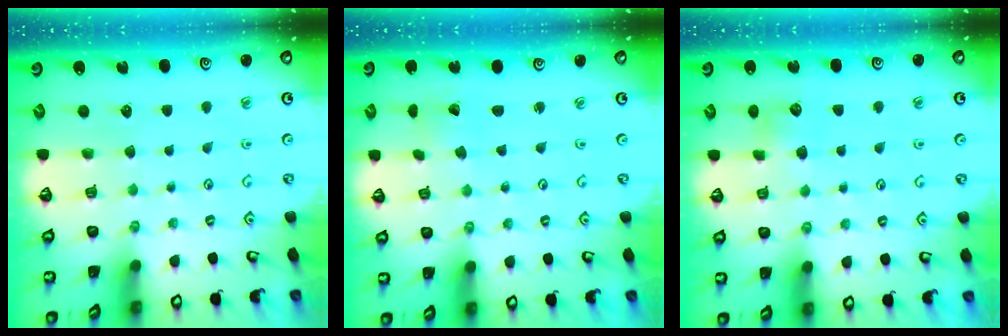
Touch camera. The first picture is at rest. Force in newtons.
{"total": 1.5, "press": 1.5, "slide": 0.0}
{"total": 5.8, "press": 5.8, "slide": 0.7}